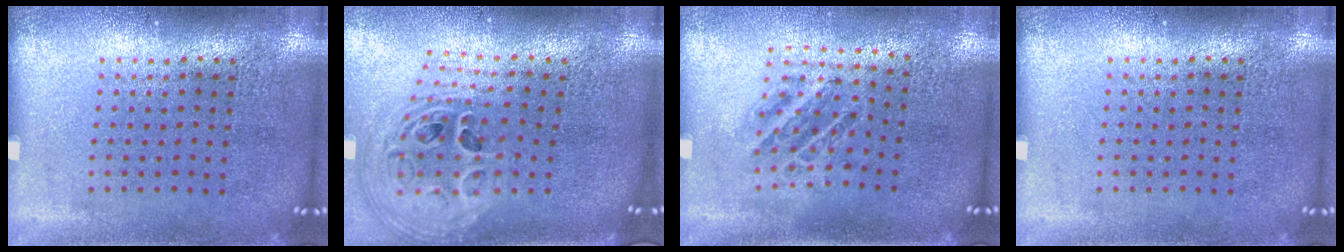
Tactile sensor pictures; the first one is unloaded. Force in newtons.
{"total": 2.9, "press": 2.1, "slide": 2.0}
{"total": 1.0, "press": 1.0, "slide": 0.1}
{"total": 0.0}